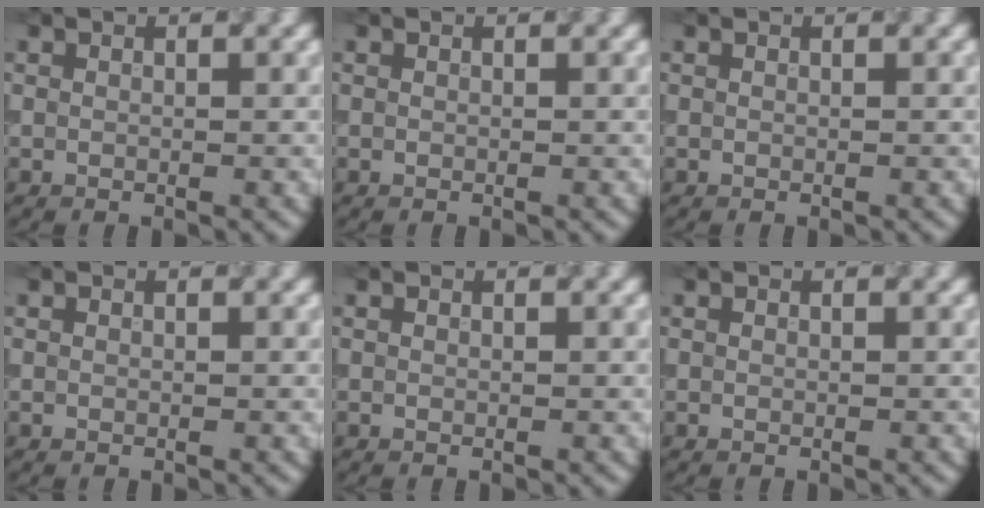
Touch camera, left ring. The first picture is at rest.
{"total": 0.0}
{"total": 0.0}
{"total": 0.0}
{"total": 0.0}
{"total": 0.0}